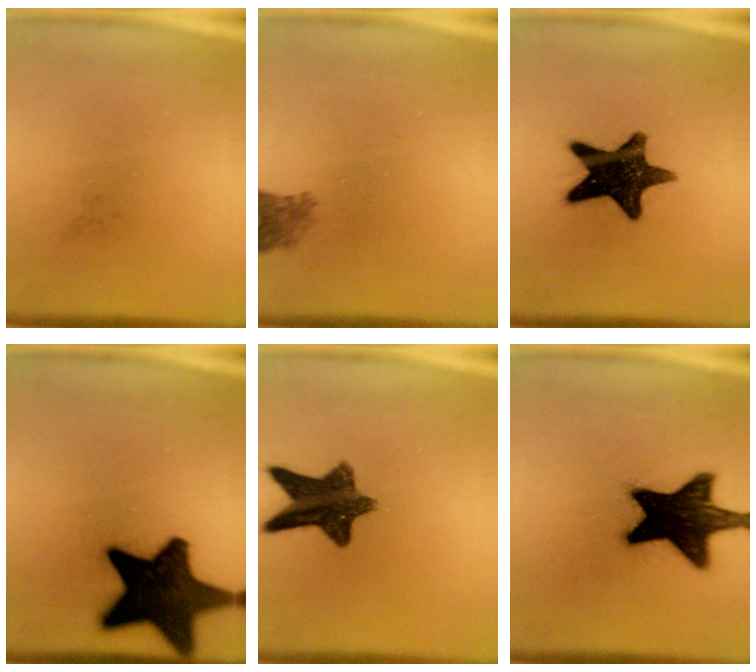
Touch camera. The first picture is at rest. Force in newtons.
{"total": 2.5}
{"total": 14.9}
{"total": 18.7}
{"total": 10.9}
{"total": 18.9}